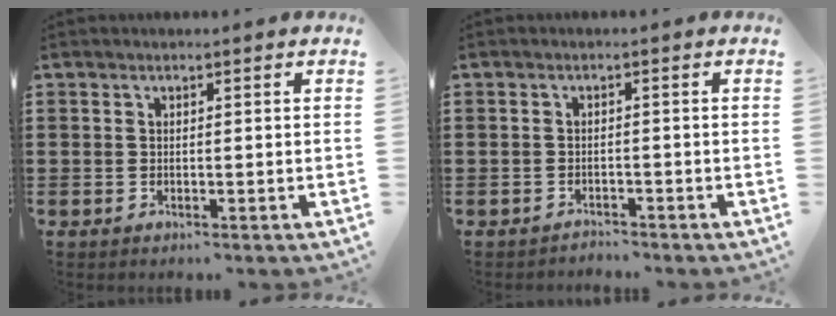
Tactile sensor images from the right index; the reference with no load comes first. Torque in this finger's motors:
{"motor_torque": [0.49, 0.70, -1.05, -0.13]}